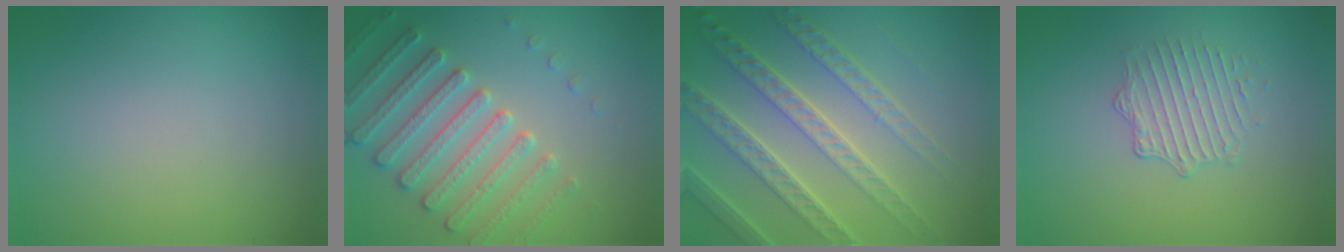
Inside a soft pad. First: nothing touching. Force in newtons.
{"total": 4.6, "press": 4.5, "slide": 0.7}
{"total": 7.8, "press": 5.4, "slide": 5.6}
{"total": 1.9, "press": 1.4, "slide": 1.4}